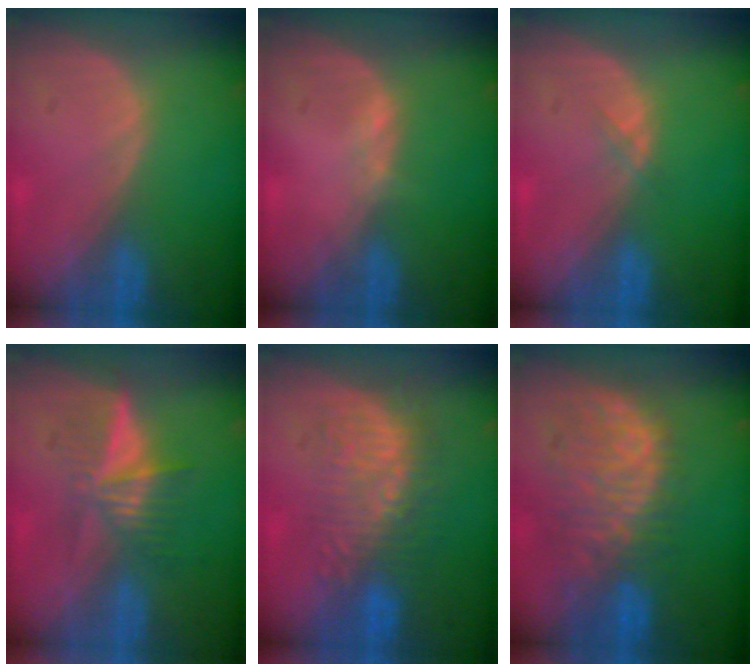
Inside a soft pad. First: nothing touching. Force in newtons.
{"total": 0.6, "press": 0.5, "slide": 0.4}
{"total": 0.6, "press": 0.6, "slide": 0.1}
{"total": 6.5, "press": 5.5, "slide": 3.4}
{"total": 8.8, "press": 8.5, "slide": 2.3}
{"total": 10.7, "press": 9.4, "slide": 5.2}